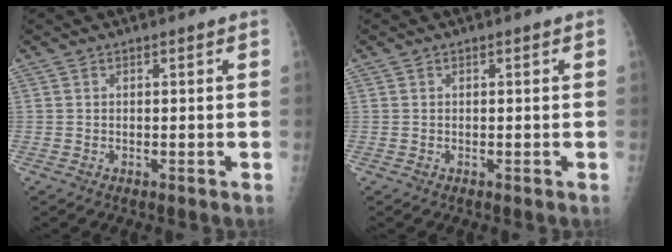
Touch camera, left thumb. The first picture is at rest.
{"total": 0.0}